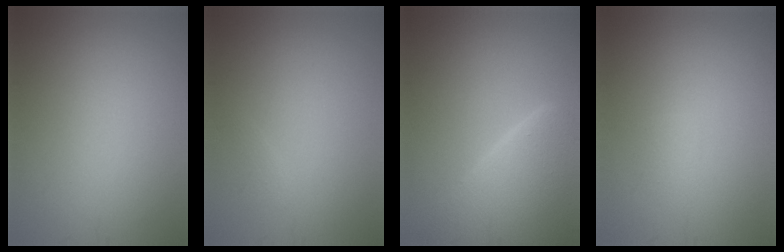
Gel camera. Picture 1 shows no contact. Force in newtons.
{"total": 0.5, "press": 0.5, "slide": 0.1}
{"total": 7.3, "press": 7.3, "slide": 0.9}
{"total": 0.9, "press": 0.9, "slide": 0.1}